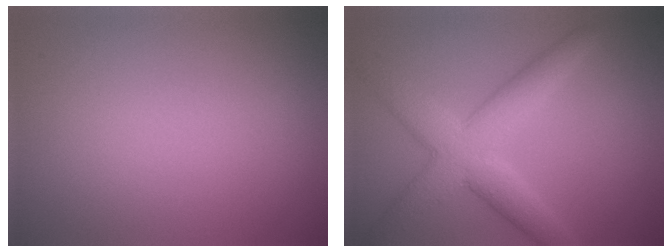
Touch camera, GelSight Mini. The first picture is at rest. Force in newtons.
{"total": 5.0, "press": 4.9, "slide": 0.3}